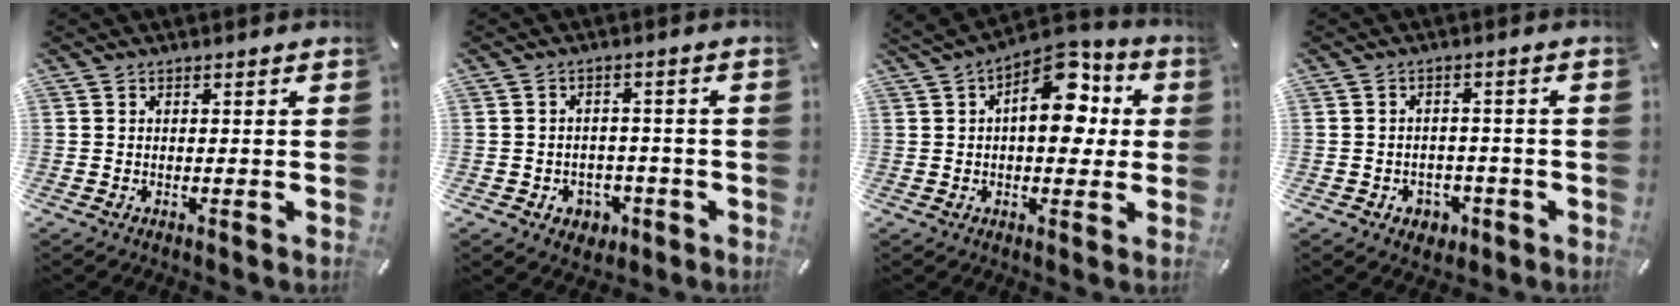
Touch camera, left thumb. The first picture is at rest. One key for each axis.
{"total": 4.7, "fx": -1.5, "fy": 4.3, "fz": 1.3, "tx": -0.017, "ty": 0.008, "tz": -0.025}
{"total": 14.0, "fx": 3.3, "fy": 8.5, "fz": 10.7, "tx": -0.145, "ty": -0.013, "tz": 0.053}
{"total": 4.2, "fx": -1.7, "fy": 3.7, "fz": 1.3, "tx": -0.013, "ty": 0.006, "tz": -0.030}